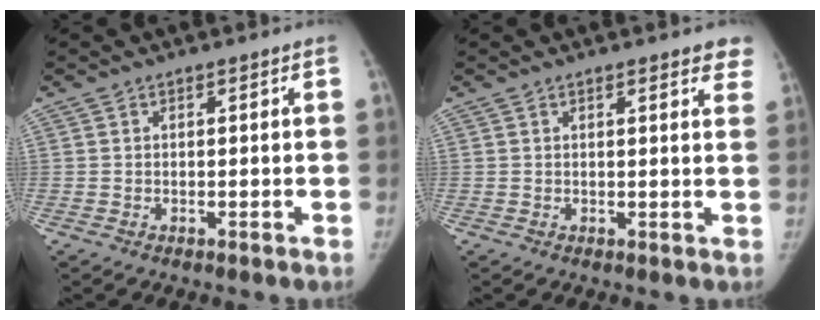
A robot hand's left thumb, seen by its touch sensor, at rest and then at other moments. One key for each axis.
{"total": 4.6, "fx": 3.4, "fy": 1.3, "fz": 2.7, "tx": -0.006, "ty": -0.009, "tz": 0.028}